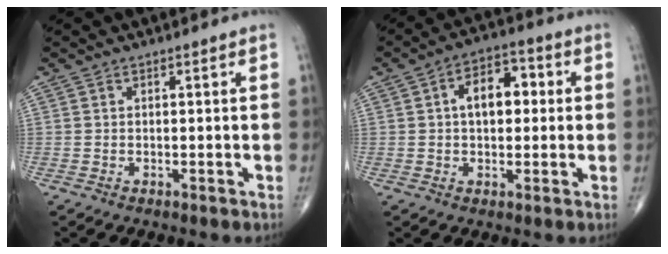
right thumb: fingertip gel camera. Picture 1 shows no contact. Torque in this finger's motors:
{"motor_torque": [-0.17, 0.40, 0.30, 0.14, 0.05]}